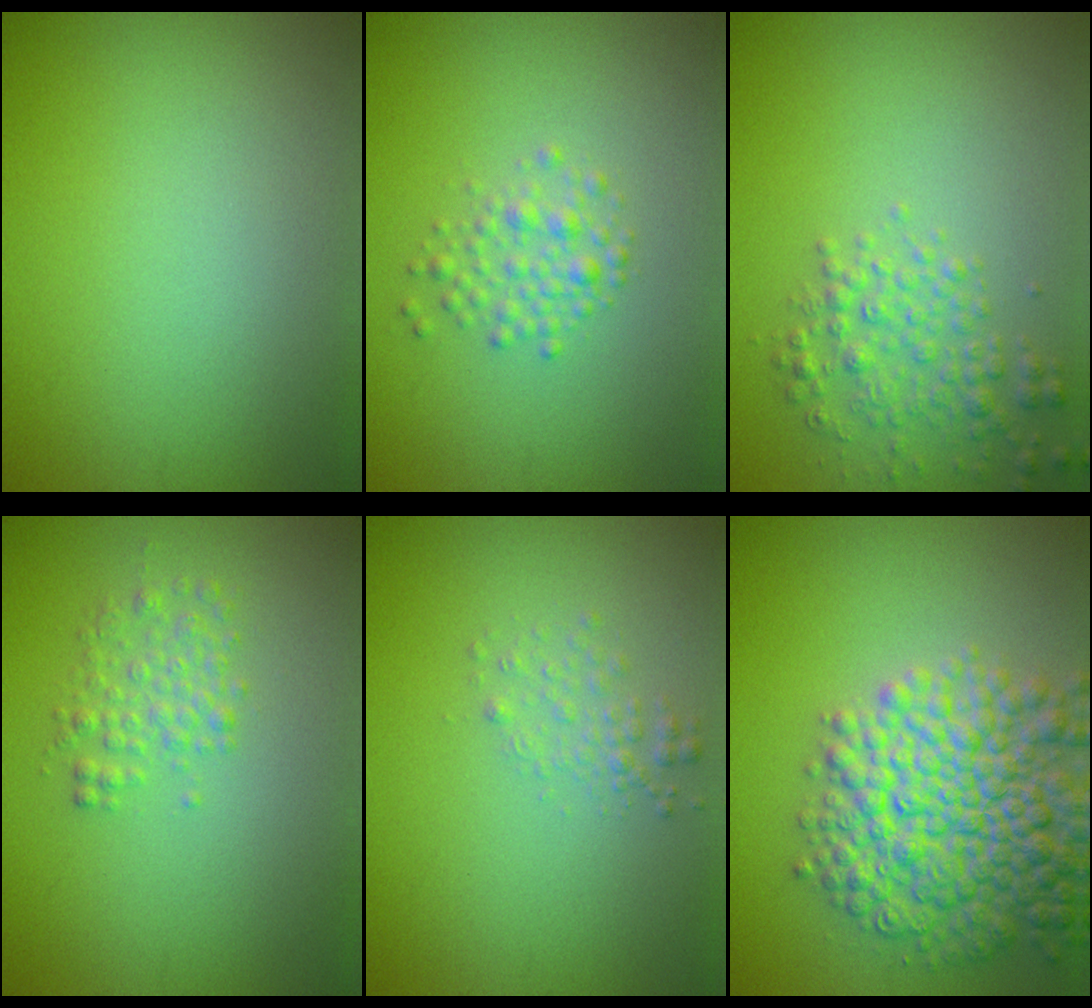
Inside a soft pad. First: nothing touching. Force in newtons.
{"total": 2.0, "press": 2.0, "slide": 0.0}
{"total": 2.7, "press": 2.7, "slide": 0.1}
{"total": 2.0, "press": 2.0, "slide": 0.0}
{"total": 1.4, "press": 1.4, "slide": 0.1}
{"total": 9.7, "press": 9.7, "slide": 0.4}